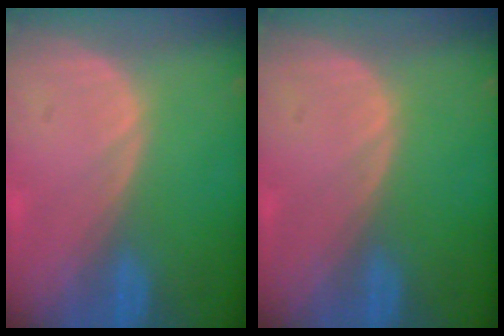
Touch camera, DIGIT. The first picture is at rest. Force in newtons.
{"total": 0.0}